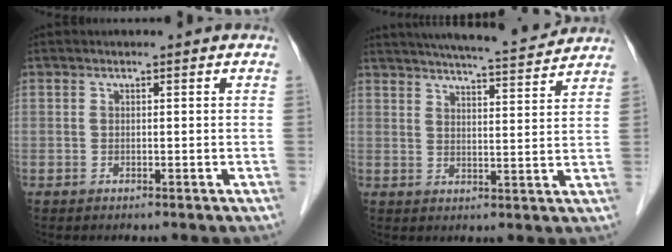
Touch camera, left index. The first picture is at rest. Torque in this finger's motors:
{"motor_torque": [0.44, -0.53, 0.47, 0.08]}